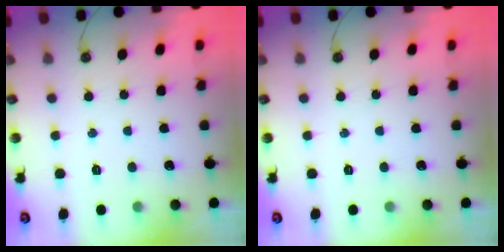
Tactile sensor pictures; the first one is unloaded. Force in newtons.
{"total": 0.0}